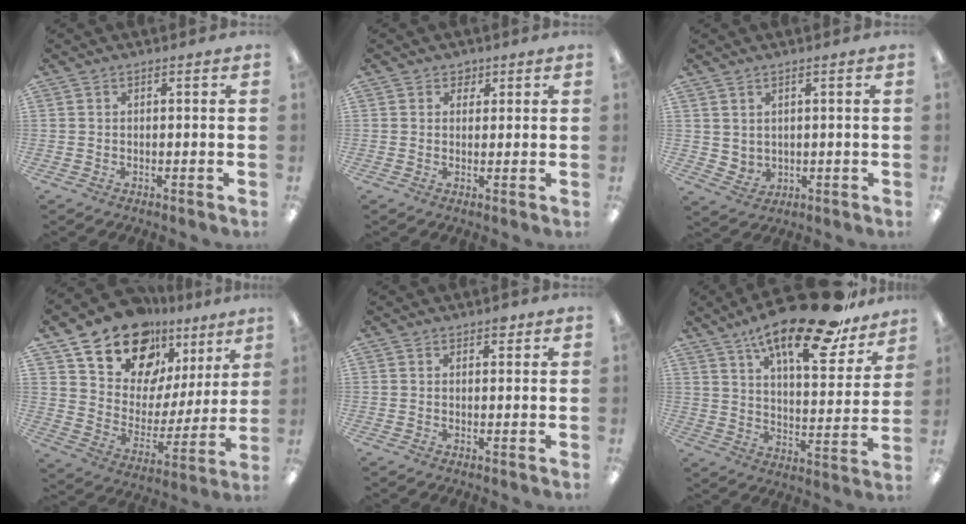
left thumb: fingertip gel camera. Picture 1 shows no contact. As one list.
[{"total": 2.1, "force": [1.2, 1.6, 0.3], "torque": [0.007, -0.003, 0.018]}, {"total": 2.9, "force": [2.2, 1.8, 0.5], "torque": [-0.016, -0.013, 0.042]}, {"total": 18.3, "force": [13.9, 10.2, 6.1], "torque": [-0.122, -0.099, 0.255]}, {"total": 1.7, "force": [1.1, 1.0, 0.7], "torque": [0.001, -0.004, 0.016]}, {"total": 21.6, "force": [15.5, 6.3, 13.6], "torque": [-0.205, -0.102, 0.255]}]